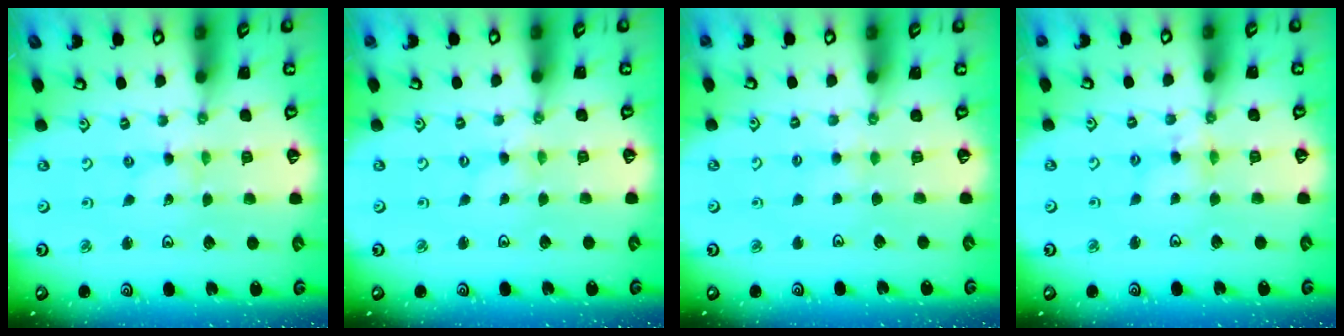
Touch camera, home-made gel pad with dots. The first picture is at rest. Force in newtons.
{"total": 0.0}
{"total": 3.4, "press": 3.4, "slide": 0.4}
{"total": 5.6, "press": 5.6, "slide": 0.4}